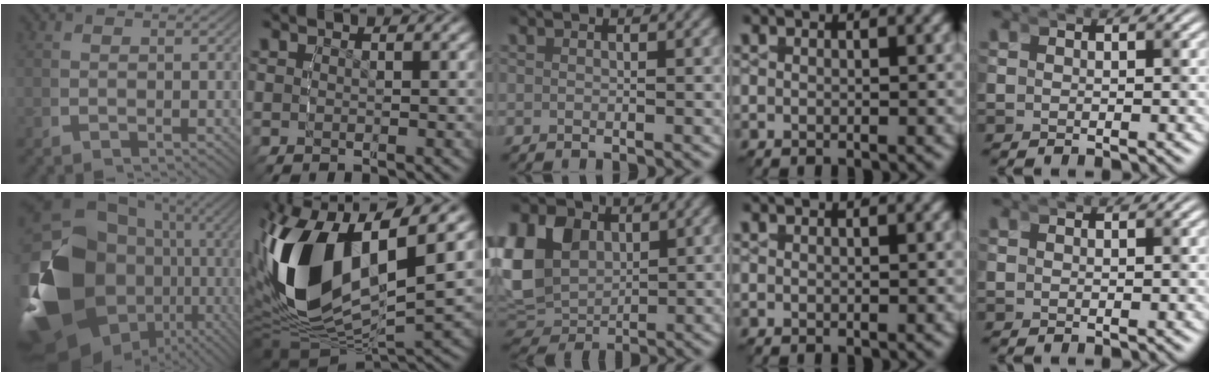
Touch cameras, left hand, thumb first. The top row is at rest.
{"thumb": {"total": 27.1, "force": [-4.0, 18.2, 19.7], "torque": [-0.355, -0.070, -0.043]}, "index": {"total": 16.1, "force": [1.3, 9.7, 12.8], "torque": [-0.292, -0.033, 0.026]}, "middle": {"total": 9.8, "force": [1.4, 8.2, 5.0], "torque": [-0.127, -0.018, 0.029]}}